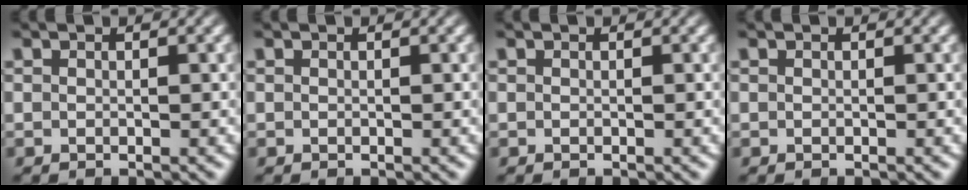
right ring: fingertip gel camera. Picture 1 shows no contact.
{"total": 0.0}
{"total": 0.0}
{"total": 0.0}